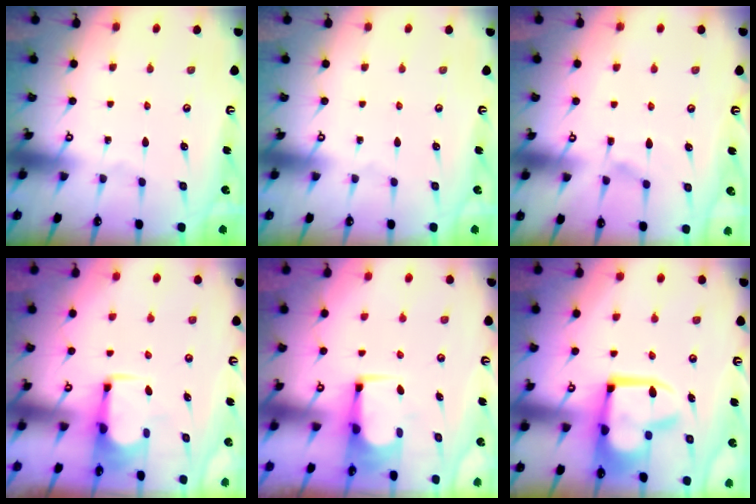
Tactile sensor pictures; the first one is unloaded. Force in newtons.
{"total": 0.0}
{"total": 5.4, "press": 5.4, "slide": 0.5}
{"total": 1.6, "press": 1.5, "slide": 0.6}
{"total": 1.8, "press": 1.7, "slide": 0.3}
{"total": 7.1, "press": 7.0, "slide": 1.1}